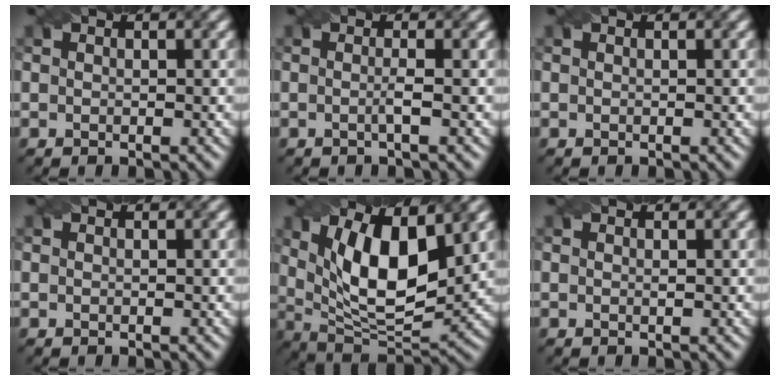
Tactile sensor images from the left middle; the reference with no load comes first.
{"total": 1.2, "force": [-0.3, 0.2, 1.2], "torque": [-0.021, -0.003, -0.008]}
{"total": 0.0}
{"total": 0.0}
{"total": 10.3, "force": [2.9, 4.4, 8.9], "torque": [-0.149, -0.008, 0.048]}
{"total": 0.0}